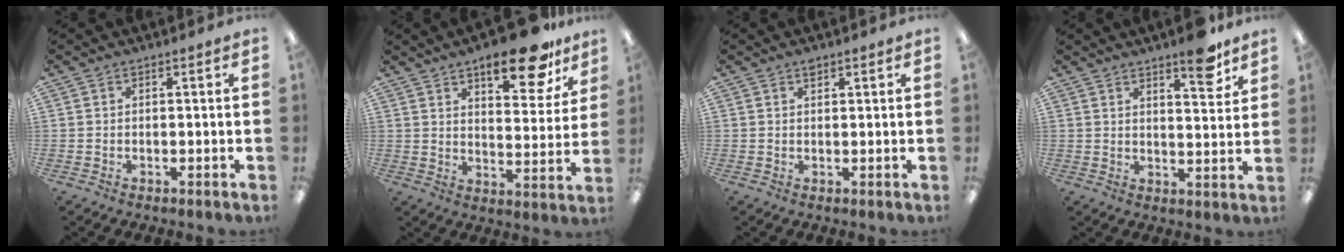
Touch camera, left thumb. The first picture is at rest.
{"total": 15.3, "force": [10.9, 5.6, 9.3], "torque": [-0.121, -0.060, 0.178]}
{"total": 1.4, "force": [1.0, 0.6, 0.7], "torque": [-0.007, -0.003, 0.017]}
{"total": 8.2, "force": [6.2, 2.0, 5.0], "torque": [-0.057, -0.041, 0.098]}